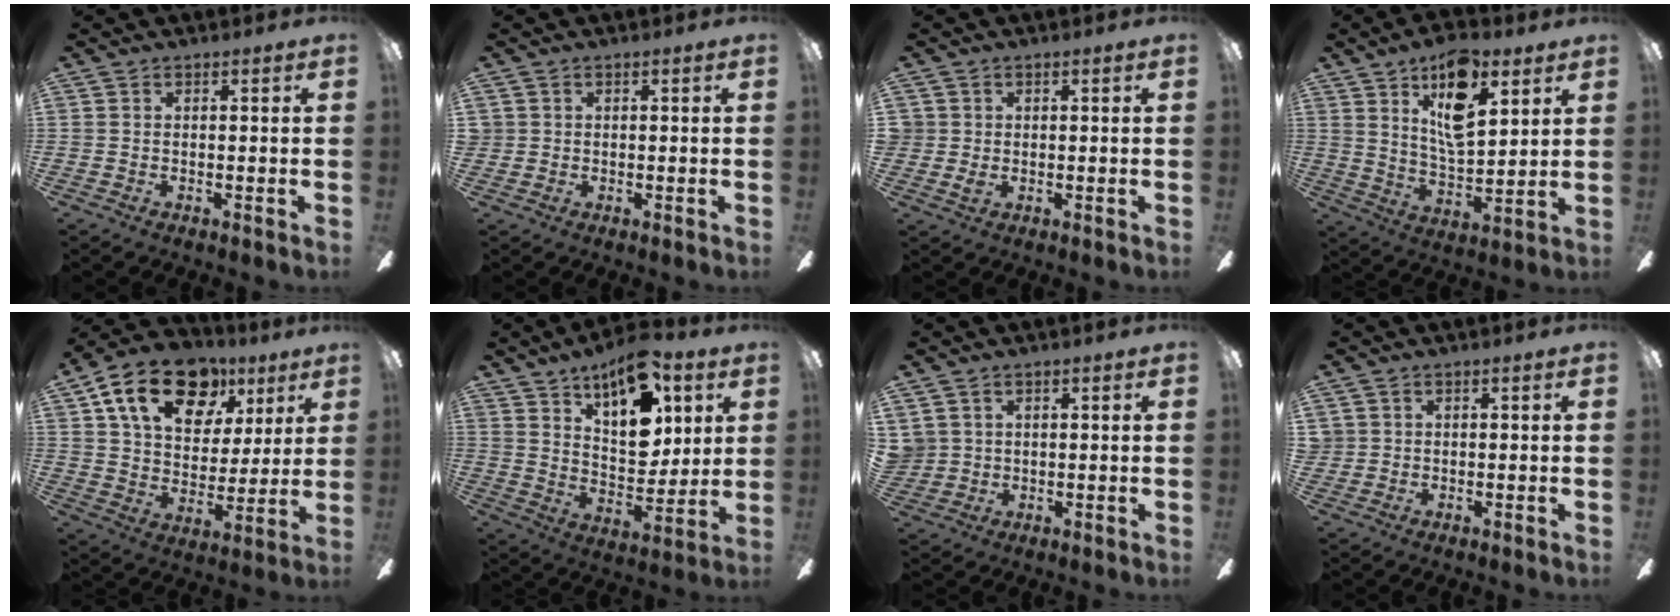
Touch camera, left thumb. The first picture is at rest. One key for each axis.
{"total": 1.0, "fx": 0.3, "fy": 1.0, "fz": 0.0, "tx": -0.001, "ty": 0.002, "tz": 0.005}
{"total": 2.6, "fx": 0.2, "fy": 2.4, "fz": 0.7, "tx": -0.008, "ty": 0.001, "tz": 0.004}
{"total": 15.2, "fx": 8.9, "fy": 6.2, "fz": 10.6, "tx": -0.173, "ty": -0.034, "tz": 0.150}
{"total": 20.1, "fx": 11.2, "fy": 12.1, "fz": 11.5, "tx": -0.193, "ty": -0.044, "tz": 0.201}
{"total": 18.3, "fx": 11.1, "fy": 8.6, "fz": 11.6, "tx": -0.184, "ty": -0.059, "tz": 0.196}
{"total": 3.6, "fx": 1.9, "fy": 3.0, "fz": -0.2, "tx": -0.003, "ty": -0.003, "tz": 0.038}
{"total": 1.6, "fx": 0.6, "fy": 1.5, "fz": 0.0, "tx": -0.003, "ty": 0.002, "tz": 0.011}